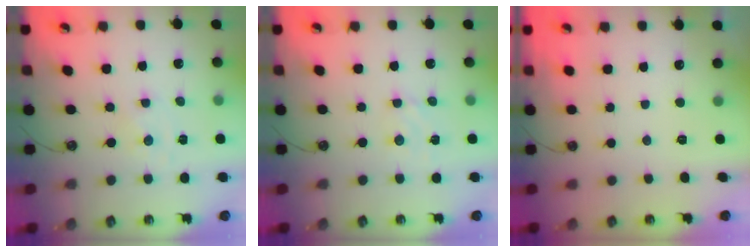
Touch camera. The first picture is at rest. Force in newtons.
{"total": 2.7, "press": 2.6, "slide": 0.4}
{"total": 0.0}